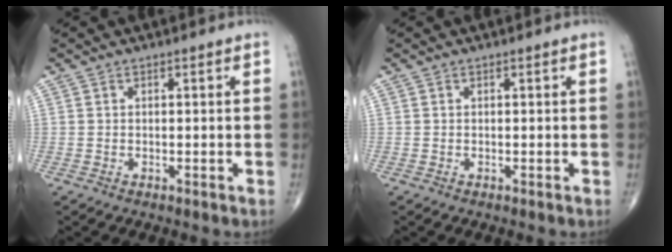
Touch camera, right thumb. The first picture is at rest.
{"total": 0.0}